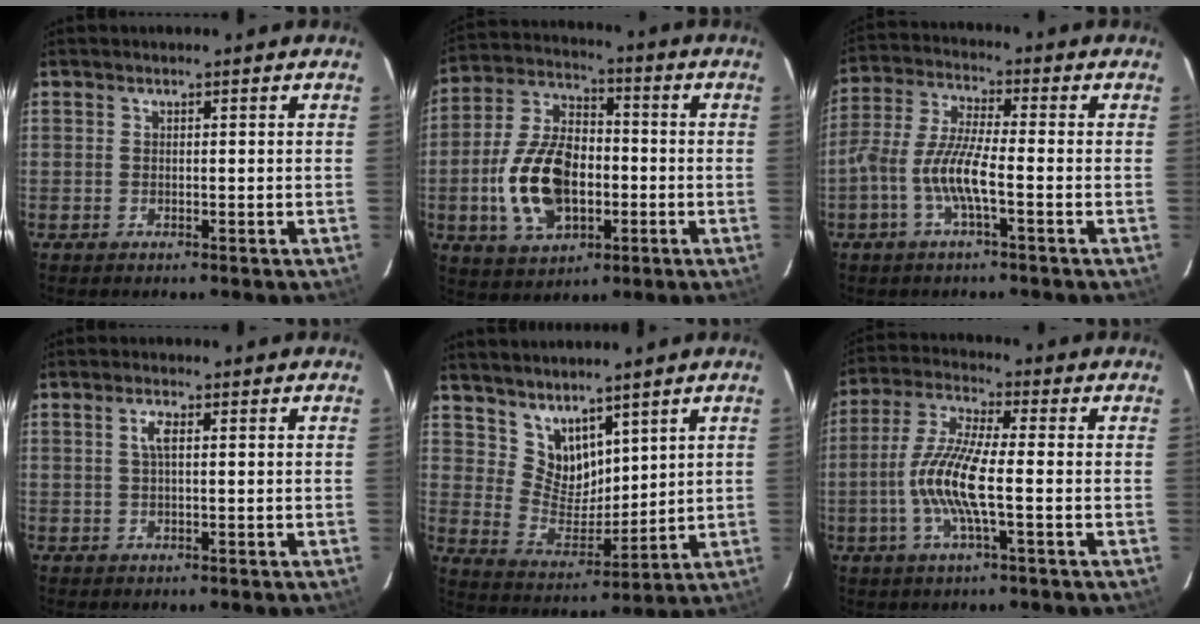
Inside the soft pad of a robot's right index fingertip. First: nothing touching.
{"total": 16.1, "force": [-3.5, 9.7, 12.3], "torque": [-0.256, 0.013, -0.051]}
{"total": 8.5, "force": [-2.9, 1.4, 7.8], "torque": [-0.173, 0.005, -0.060]}
{"total": 2.2, "force": [0.5, 0.6, 2.0], "torque": [-0.042, 0.005, 0.008]}
{"total": 8.7, "force": [6.5, 4.9, 3.2], "torque": [-0.053, -0.001, 0.139]}
{"total": 11.2, "force": [-2.1, 1.8, 10.9], "torque": [-0.229, 0.001, -0.045]}